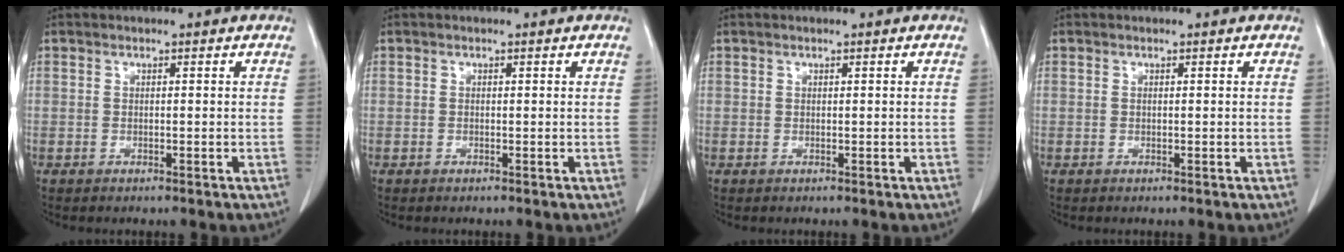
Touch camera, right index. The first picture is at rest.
{"total": 0.0}
{"total": 0.0}
{"total": 0.0}